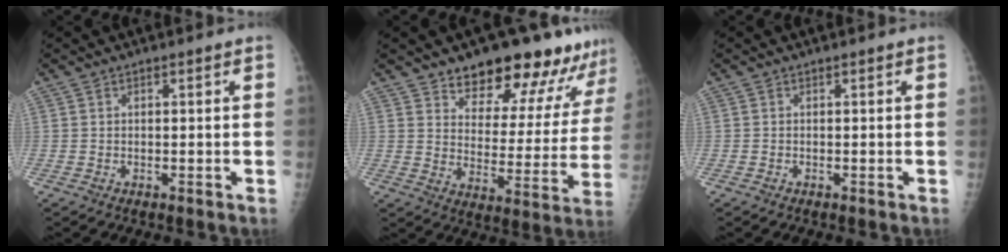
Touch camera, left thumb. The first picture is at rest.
{"total": 18.5, "force": [15.2, 6.8, 8.0], "torque": [-0.056, -0.098, 0.205]}
{"total": 0.0}